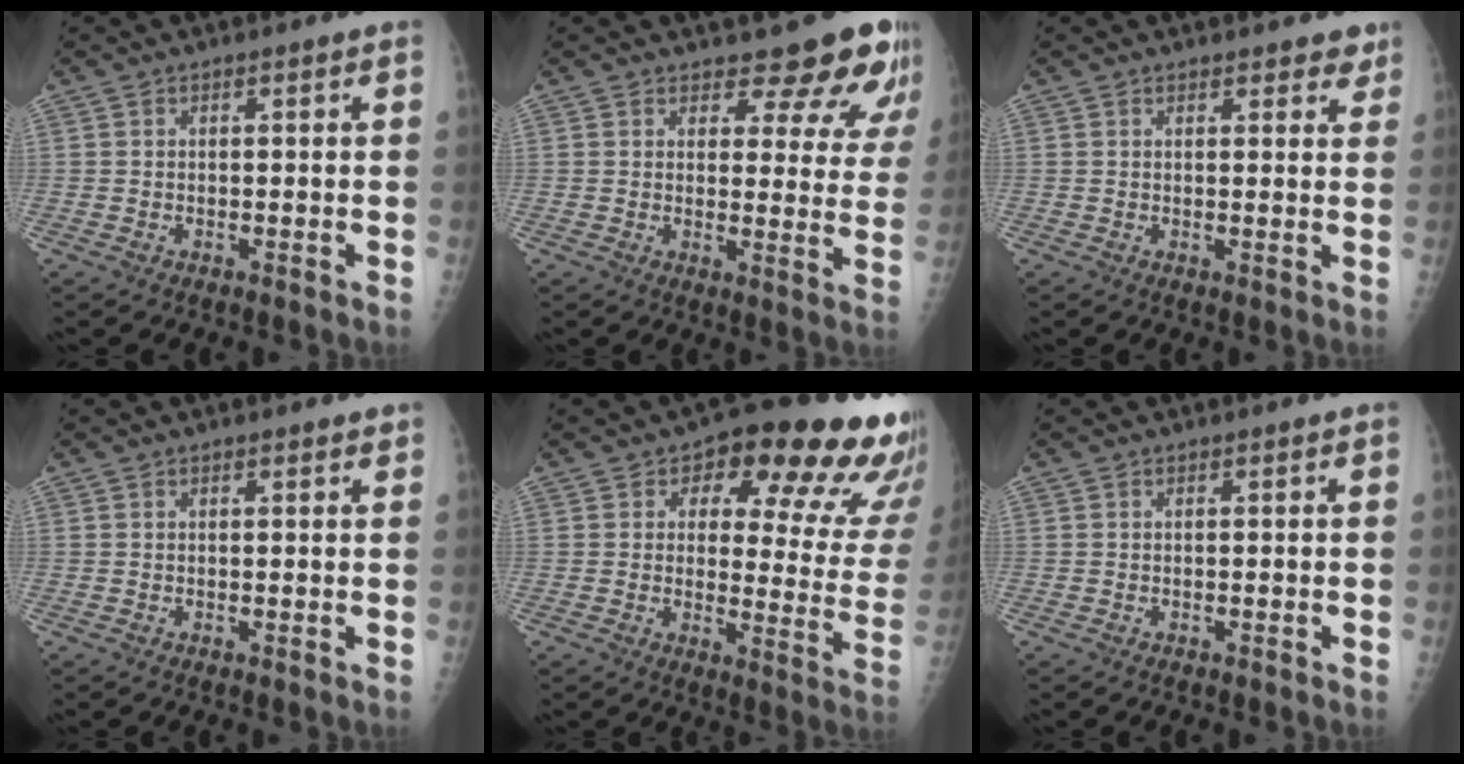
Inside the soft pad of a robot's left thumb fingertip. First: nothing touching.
{"total": 11.7, "force": [10.1, 4.3, 3.9], "torque": [-0.002, -0.068, 0.104]}
{"total": 3.6, "force": [2.9, 1.6, 1.4], "torque": [0.014, -0.011, 0.031]}
{"total": 1.4, "force": [1.1, 0.4, 0.9], "torque": [-0.010, -0.002, 0.013]}
{"total": 20.4, "force": [12.4, 8.2, 13.9], "torque": [-0.123, -0.064, 0.144]}
{"total": 0.0}